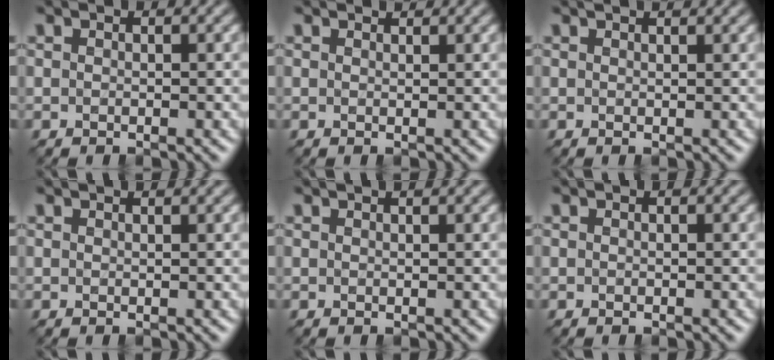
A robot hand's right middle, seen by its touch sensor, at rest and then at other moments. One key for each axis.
{"total": 0.8, "fx": 0.8, "fy": 0.1, "fz": -0.1, "tx": -0.001, "ty": -0.001, "tz": 0.011}
{"total": 1.9, "fx": 1.5, "fy": 0.7, "fz": 0.9, "tx": -0.001, "ty": 0.006, "tz": 0.004}
{"total": 1.3, "fx": 1.2, "fy": 0.4, "fz": 0.5, "tx": -0.004, "ty": 0.001, "tz": 0.007}
{"total": 1.7, "fx": 1.3, "fy": 0.7, "fz": 0.9, "tx": -0.002, "ty": 0.005, "tz": 0.002}
{"total": 0.0}